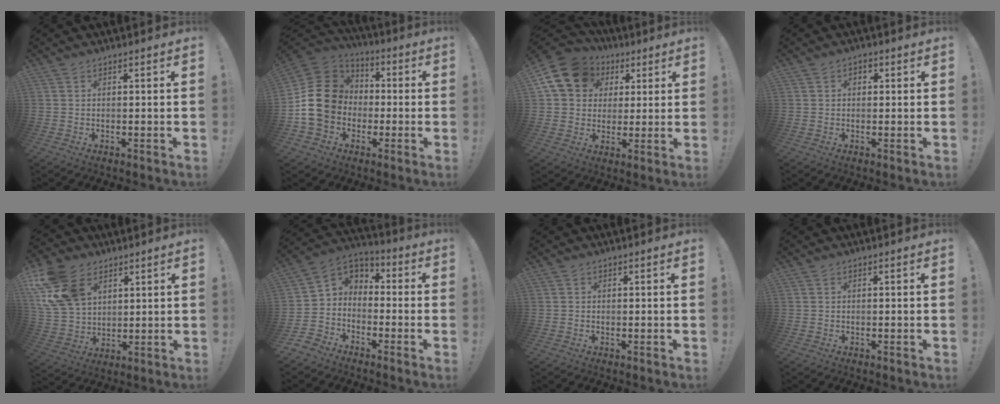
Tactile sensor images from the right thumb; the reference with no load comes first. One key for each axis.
{"total": 17.8, "fx": -0.6, "fy": 15.3, "fz": 9.0, "tx": -0.152, "ty": 0.024, "tz": 0.007}
{"total": 14.9, "fx": 5.2, "fy": 12.3, "fz": 6.6, "tx": -0.105, "ty": -0.017, "tz": 0.104}
{"total": 1.5, "fx": -0.1, "fy": 1.2, "fz": 0.9, "tx": -0.015, "ty": 0.005, "tz": -0.004}
{"total": 16.7, "fx": 7.6, "fy": 11.8, "fz": 9.1, "tx": -0.182, "ty": -0.031, "tz": 0.149}
{"total": 5.9, "fx": -3.7, "fy": 4.6, "fz": 0.6, "tx": -0.012, "ty": 0.013, "tz": -0.067}
{"total": 0.0}
{"total": 0.0}